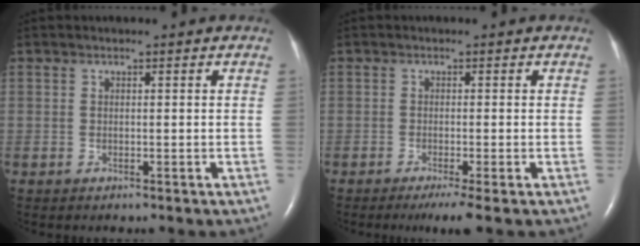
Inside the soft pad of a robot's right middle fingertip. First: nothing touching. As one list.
[{"total": 3.3, "force": [-2.1, -0.3, 2.6], "torque": [-0.040, -0.012, -0.037]}]